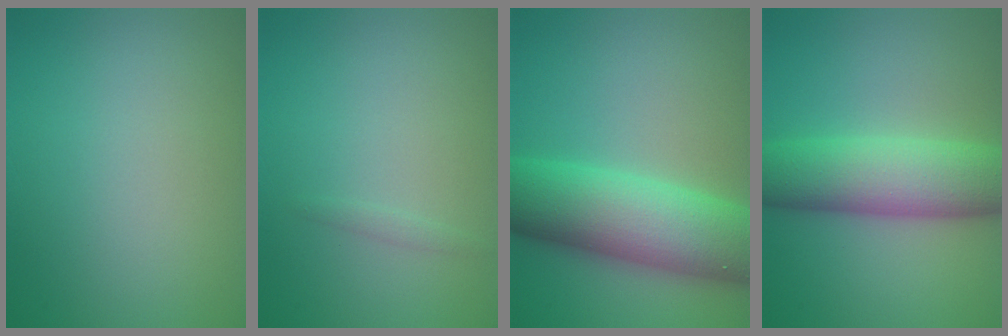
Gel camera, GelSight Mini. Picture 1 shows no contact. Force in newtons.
{"total": 0.6, "press": 0.5, "slide": 0.0}
{"total": 10.4, "press": 10.4, "slide": 0.2}
{"total": 7.9, "press": 7.9, "slide": 0.2}